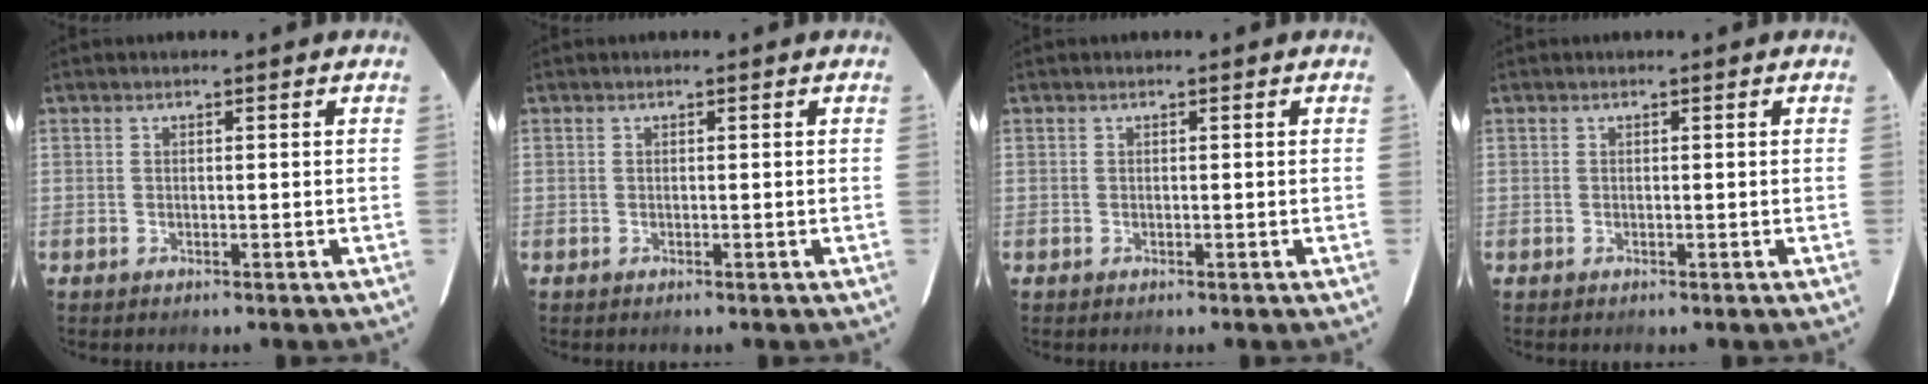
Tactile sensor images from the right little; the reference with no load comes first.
{"total": 0.0}
{"total": 0.0}
{"total": 0.0}